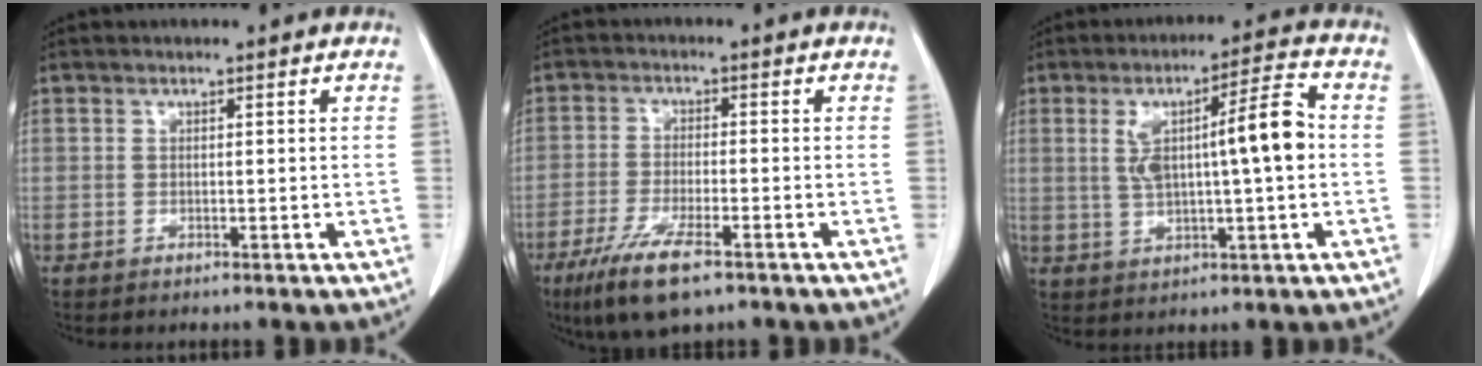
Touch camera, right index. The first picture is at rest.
{"total": 8.7, "force": [-5.5, 1.6, 6.6], "torque": [-0.127, -0.020, -0.094]}
{"total": 10.6, "force": [0.9, 1.4, 10.5], "torque": [-0.179, 0.022, 0.018]}